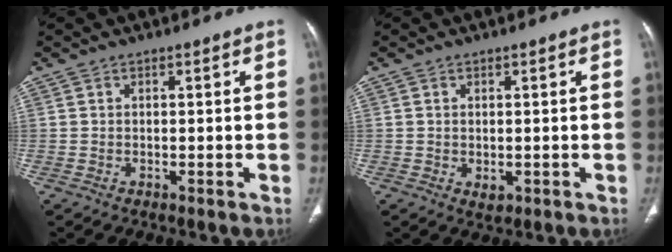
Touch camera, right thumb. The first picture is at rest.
{"total": 1.7, "force": [-0.3, 1.2, 1.2], "torque": [-0.016, -0.004, 0.001]}